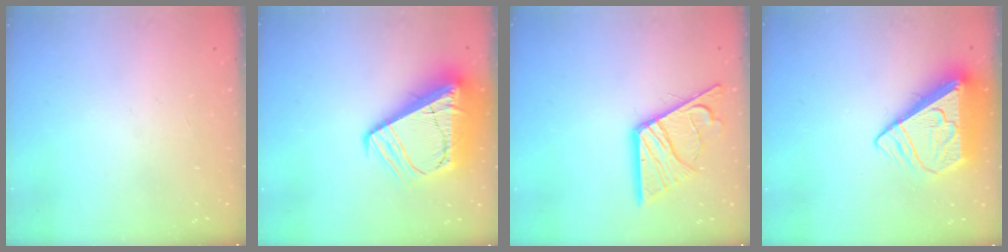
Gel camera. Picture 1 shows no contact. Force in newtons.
{"total": 20.8, "press": 20.6, "slide": 2.3}
{"total": 15.9, "press": 15.8, "slide": 1.6}
{"total": 11.1, "press": 11.0, "slide": 1.3}